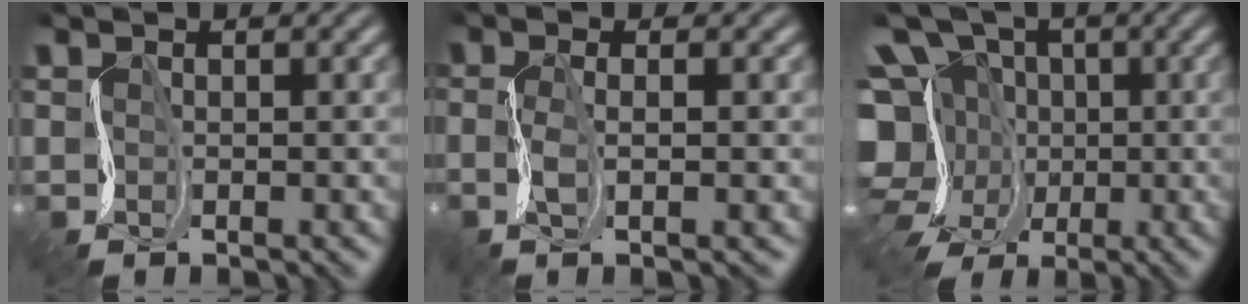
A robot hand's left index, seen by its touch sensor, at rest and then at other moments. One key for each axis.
{"total": 2.1, "fx": -1.5, "fy": -0.4, "fz": 1.4, "tx": -0.017, "ty": -0.013, "tz": -0.033}
{"total": 13.0, "fx": -5.2, "fy": 10.7, "fz": 5.2, "tx": -0.099, "ty": -0.006, "tz": -0.117}